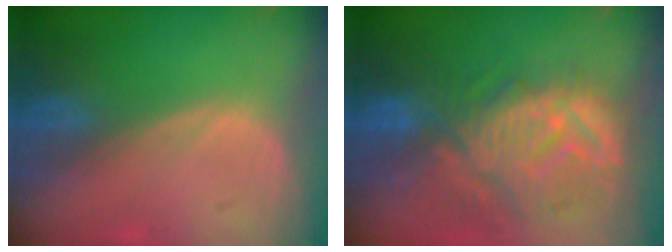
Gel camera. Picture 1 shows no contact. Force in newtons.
{"total": 12.1, "press": 11.0, "slide": 5.2}